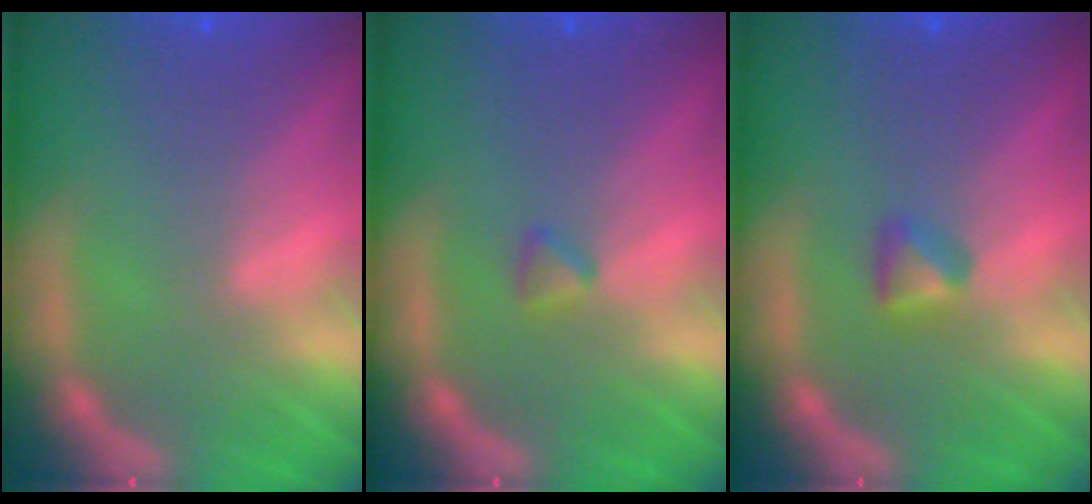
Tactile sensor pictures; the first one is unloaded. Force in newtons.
{"total": 0.9}
{"total": 1.4}